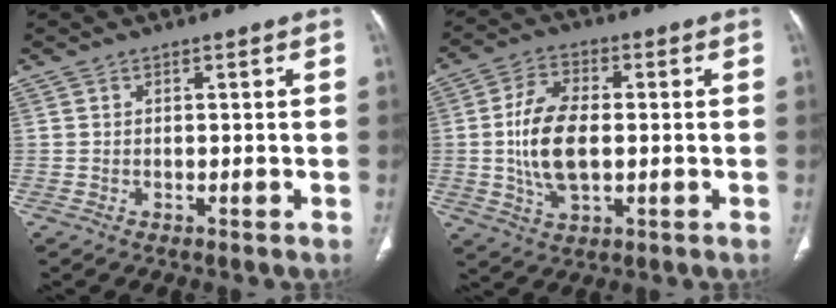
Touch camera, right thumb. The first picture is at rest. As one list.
[{"total": 11.4, "force": [-0.3, 6.2, 9.5], "torque": [-0.182, 0.004, -0.005]}]